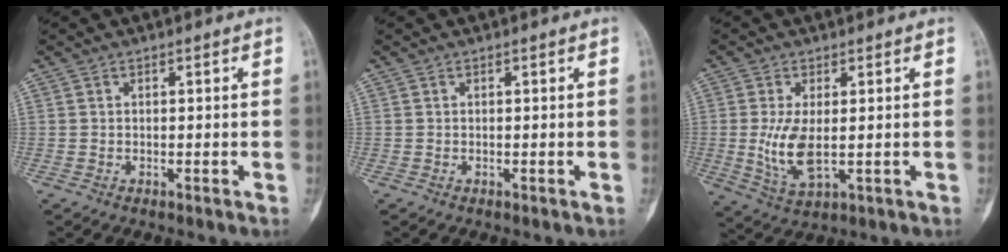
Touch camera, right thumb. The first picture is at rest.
{"total": 0.0}
{"total": 7.5, "force": [-0.1, 3.3, 6.8], "torque": [-0.144, -0.015, 0.010]}